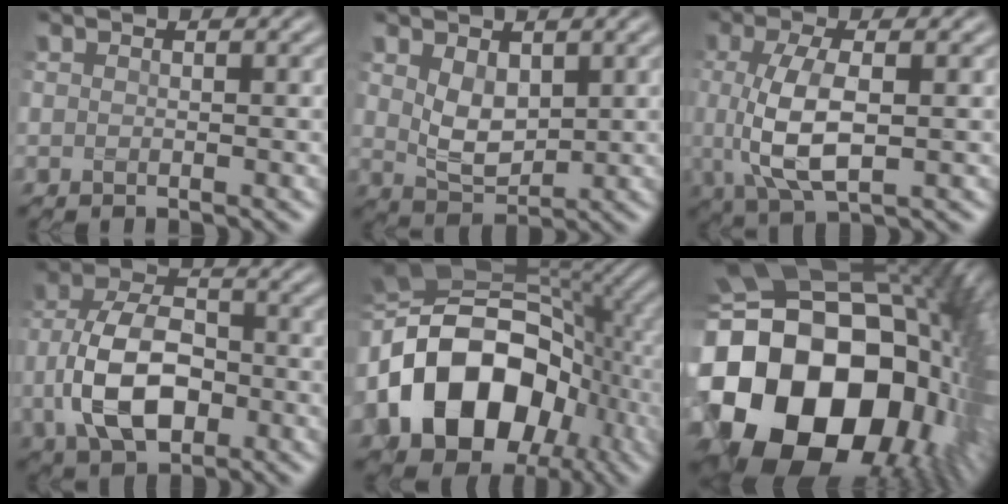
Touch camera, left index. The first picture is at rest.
{"total": 3.4, "force": [1.0, 2.0, 2.5], "torque": [-0.058, -0.003, 0.025]}
{"total": 6.1, "force": [0.2, 2.2, 5.7], "torque": [-0.130, 0.000, 0.006]}
{"total": 8.2, "force": [-1.9, 4.8, 6.4], "torque": [-0.131, 0.009, -0.038]}
{"total": 16.9, "force": [-2.9, 12.3, 11.3], "torque": [-0.201, 0.005, -0.054]}
{"total": 23.2, "force": [-3.4, 17.9, 14.4], "torque": [-0.274, -0.060, -0.073]}